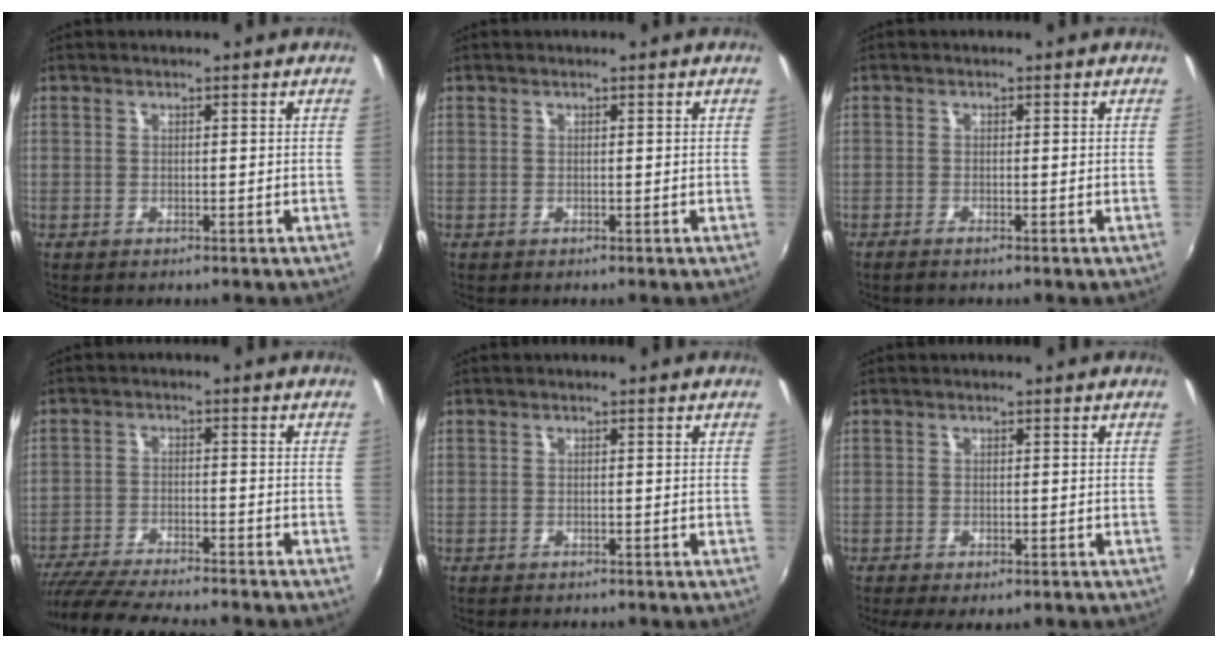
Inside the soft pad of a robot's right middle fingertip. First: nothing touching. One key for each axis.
{"total": 0.0}
{"total": 1.0, "fx": -0.9, "fy": 0.1, "fz": 0.5, "tx": -0.012, "ty": -0.002, "tz": -0.019}
{"total": 16.5, "fx": -14.6, "fy": 1.3, "fz": 7.6, "tx": -0.156, "ty": -0.028, "tz": -0.232}
{"total": 2.1, "fx": -1.9, "fy": 0.6, "fz": 0.6, "tx": -0.019, "ty": -0.006, "tz": -0.030}
{"total": 4.2, "fx": -3.0, "fy": 1.5, "fz": 2.4, "tx": -0.059, "ty": -0.019, "tz": -0.046}